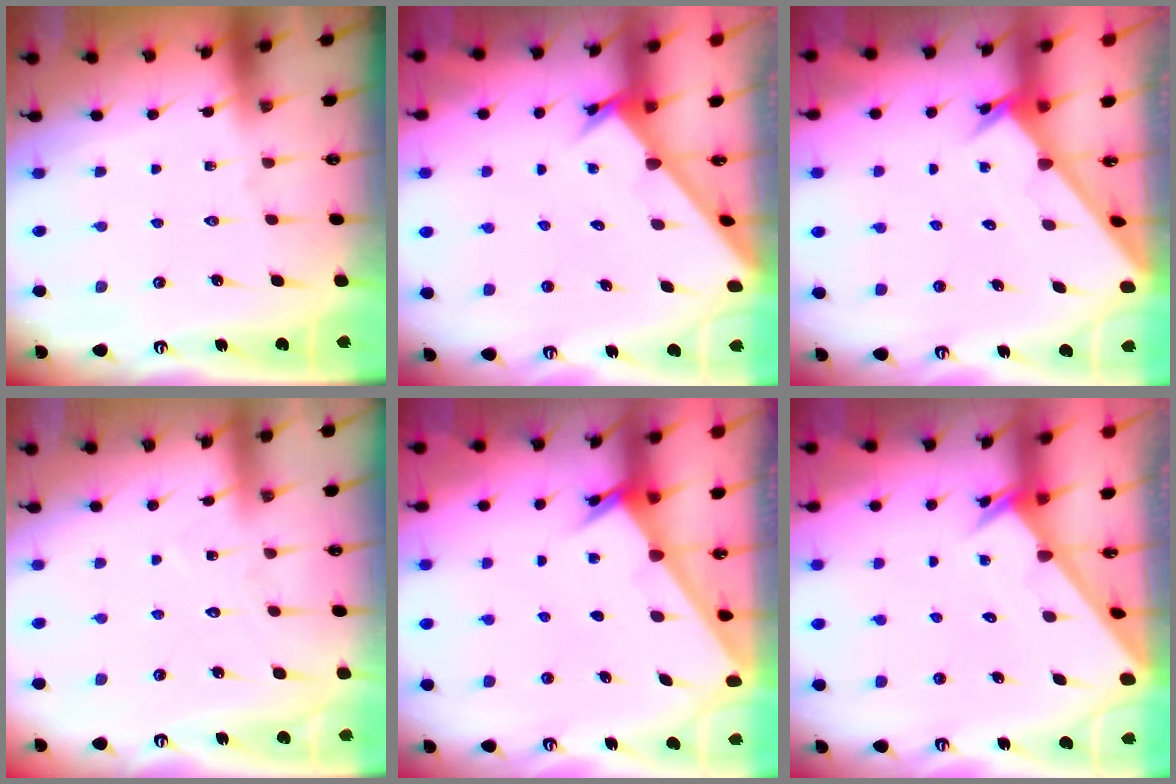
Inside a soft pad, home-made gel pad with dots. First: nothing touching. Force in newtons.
{"total": 2.6, "press": 2.6, "slide": 0.3}
{"total": 2.4, "press": 2.4, "slide": 0.2}
{"total": 5.9, "press": 5.9, "slide": 0.1}
{"total": 2.3, "press": 2.3, "slide": 0.2}
{"total": 1.6, "press": 1.6, "slide": 0.1}